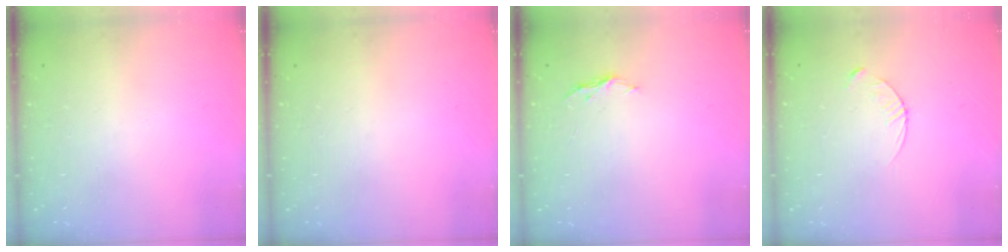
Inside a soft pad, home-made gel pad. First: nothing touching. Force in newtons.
{"total": 0.0}
{"total": 4.0, "press": 4.0, "slide": 0.4}
{"total": 3.4, "press": 3.4, "slide": 0.4}